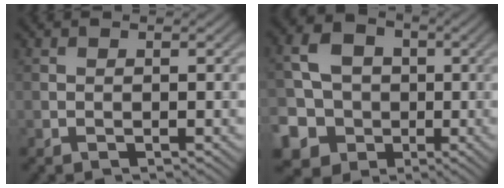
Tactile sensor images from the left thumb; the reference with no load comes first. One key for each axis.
{"total": 11.3, "fx": -2.0, "fy": 10.4, "fz": 3.7, "tx": -0.139, "ty": -0.013, "tz": -0.054}